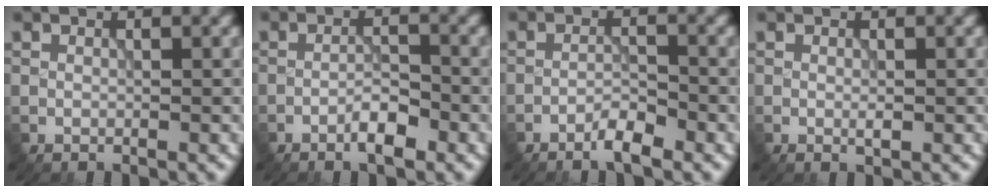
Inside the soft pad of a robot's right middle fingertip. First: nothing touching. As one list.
[{"total": 2.5, "force": [-1.6, 0.5, 1.8], "torque": [-0.031, 0.006, -0.029]}, {"total": 2.2, "force": [-1.7, 0.3, 1.4], "torque": [-0.023, 0.006, -0.034]}, {"total": 0.7, "force": [-0.1, 0.1, 0.7], "torque": [-0.015, -0.002, -0.002]}]